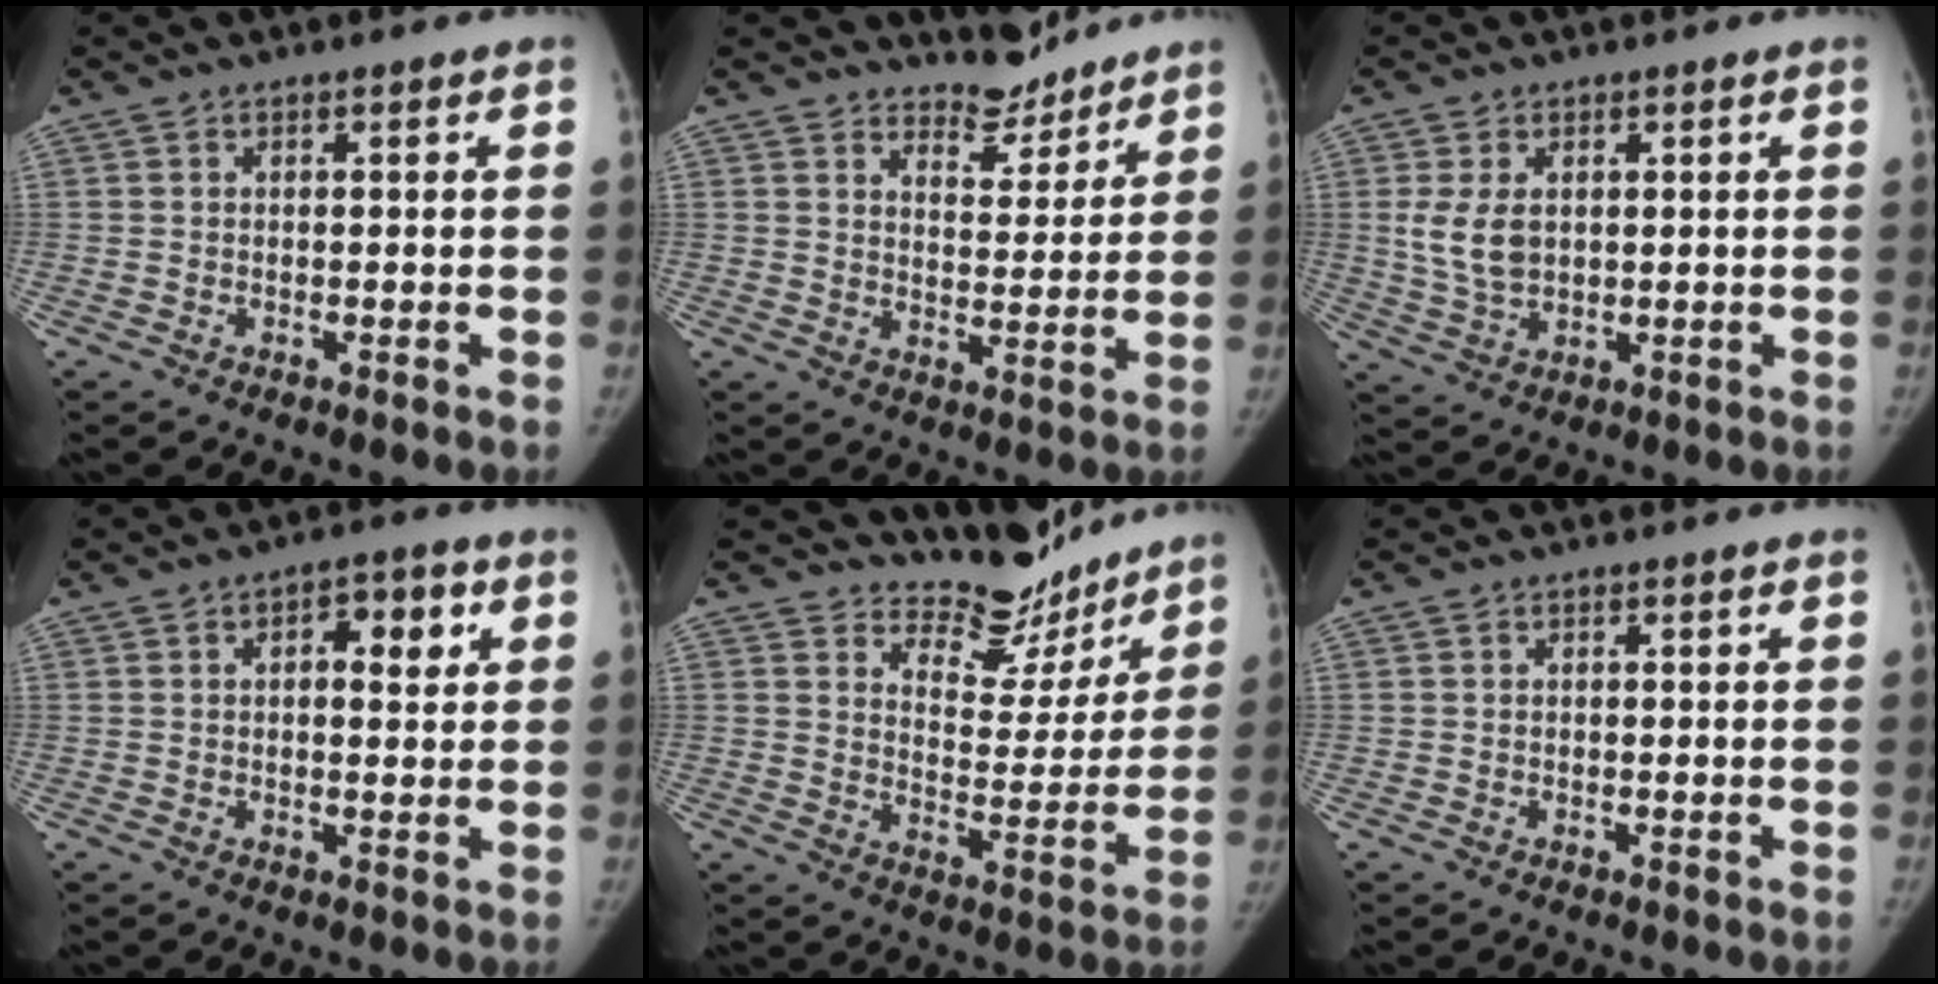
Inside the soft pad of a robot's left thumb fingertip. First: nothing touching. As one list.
[{"total": 6.5, "force": [6.1, 2.3, 0.8], "torque": [0.014, -0.057, 0.102]}, {"total": 6.6, "force": [1.2, 4.2, 4.9], "torque": [-0.091, -0.005, 0.032]}, {"total": 6.1, "force": [1.9, 3.1, 4.8], "torque": [-0.044, 0.001, 0.022]}, {"total": 12.1, "force": [11.0, 4.7, 1.7], "torque": [0.024, -0.101, 0.162]}, {"total": 0.0}]